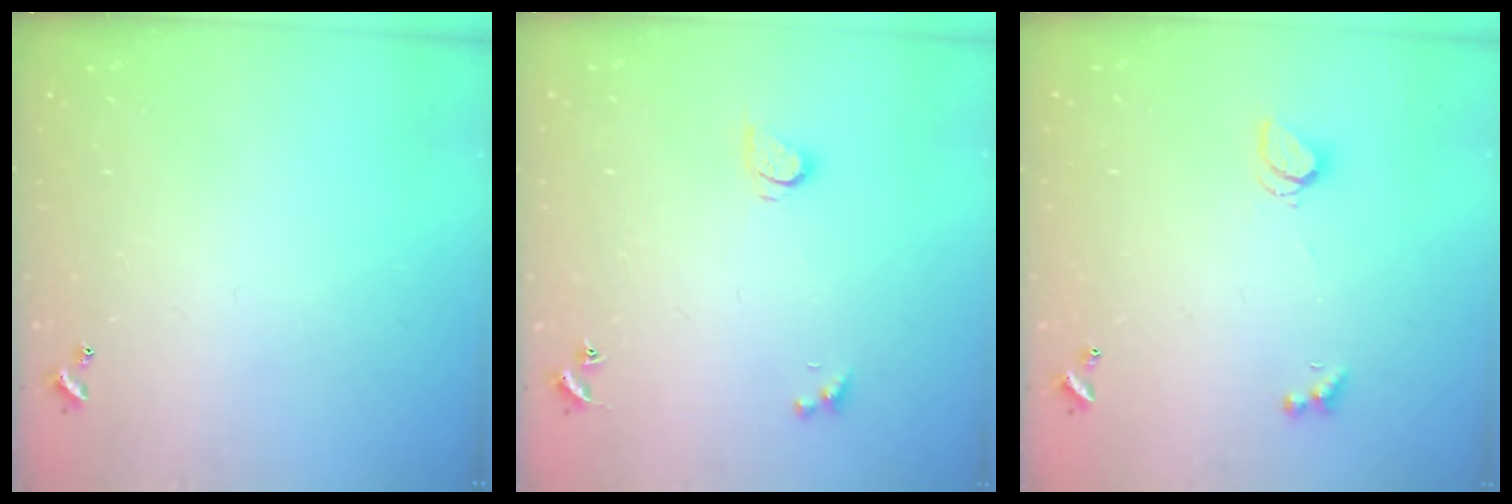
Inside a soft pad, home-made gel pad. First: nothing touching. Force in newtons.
{"total": 1.5, "press": 1.4, "slide": 0.4}
{"total": 1.4, "press": 1.4, "slide": 0.5}